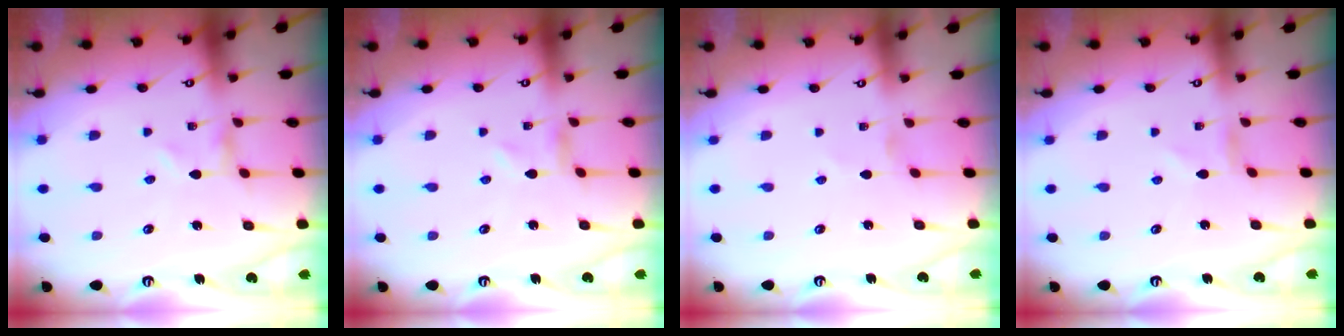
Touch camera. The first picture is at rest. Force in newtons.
{"total": 0.0}
{"total": 0.0}
{"total": 0.7, "press": 0.7, "slide": 0.2}